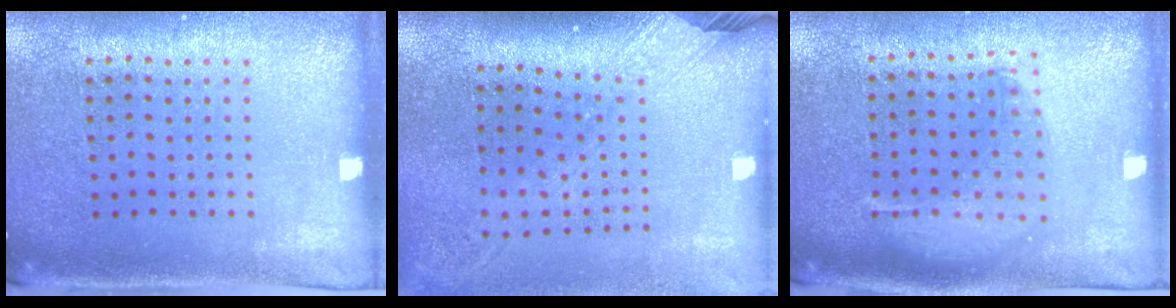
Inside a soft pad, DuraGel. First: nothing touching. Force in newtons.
{"total": 2.4, "press": 1.7, "slide": 1.6}
{"total": 1.4, "press": 1.3, "slide": 0.5}